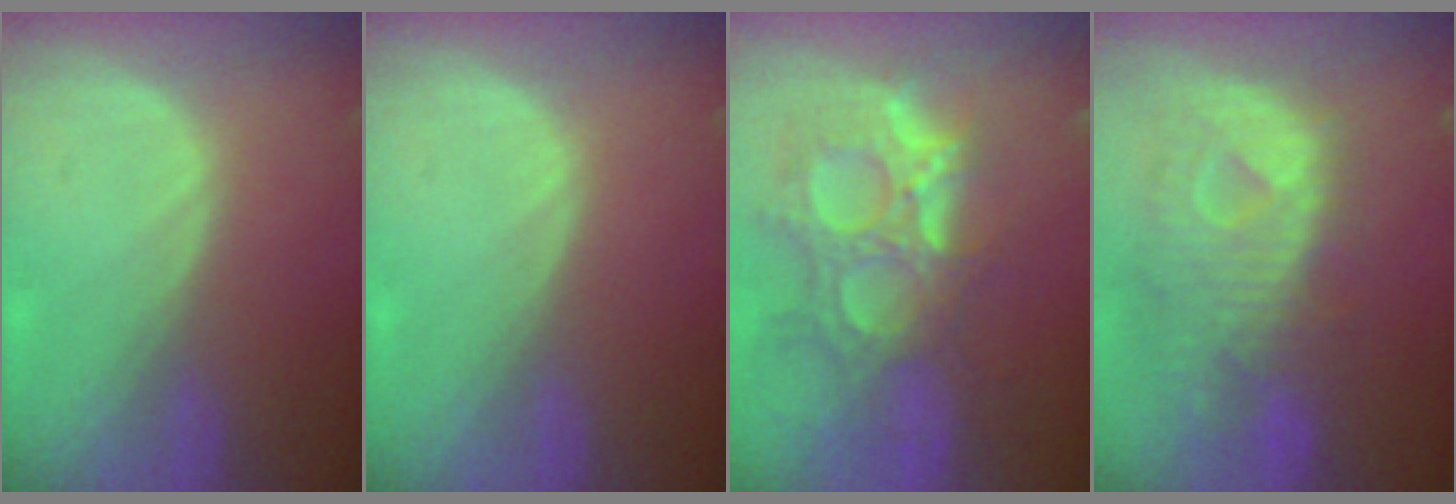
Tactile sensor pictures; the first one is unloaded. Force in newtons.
{"total": 0.0}
{"total": 13.1, "press": 11.2, "slide": 6.8}
{"total": 11.7, "press": 10.1, "slide": 5.9}